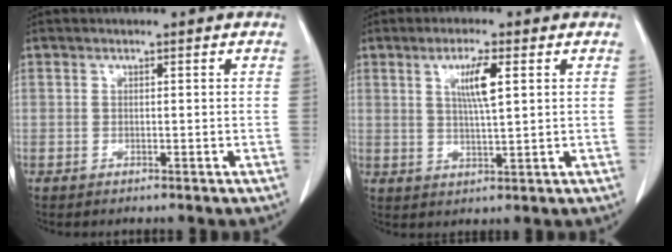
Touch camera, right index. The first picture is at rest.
{"total": 5.3, "force": [1.8, 0.3, 5.0], "torque": [-0.091, -0.002, 0.033]}